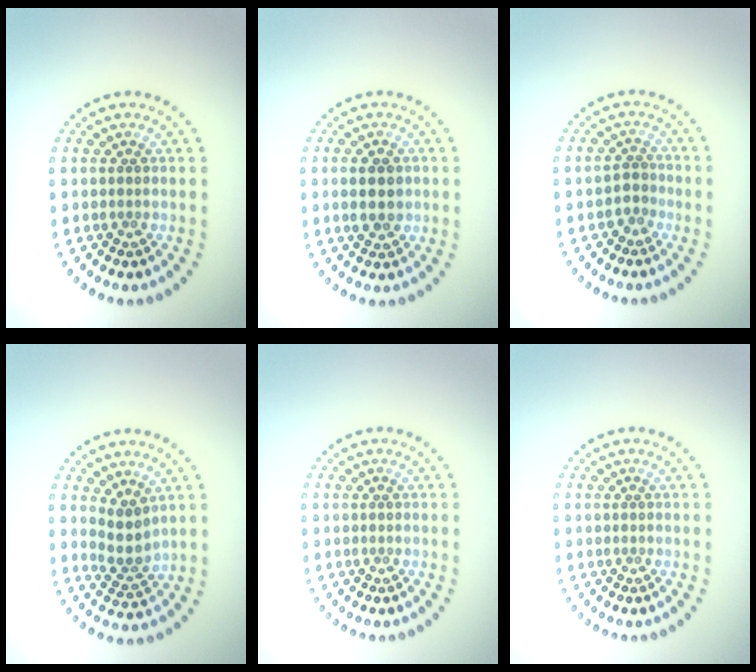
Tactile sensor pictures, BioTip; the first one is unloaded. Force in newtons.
{"total": 2.6, "press": 2.6, "slide": 0.1}
{"total": 1.7, "press": 1.3, "slide": 1.1}
{"total": 2.5, "press": 2.0, "slide": 1.6}
{"total": 0.0}
{"total": 0.0}